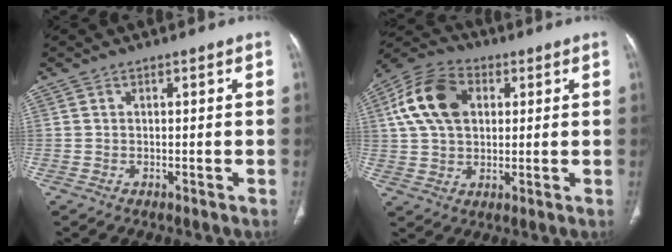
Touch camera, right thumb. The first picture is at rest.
{"total": 13.7, "force": [3.4, 9.3, 9.5], "torque": [-0.168, 0.014, 0.055]}